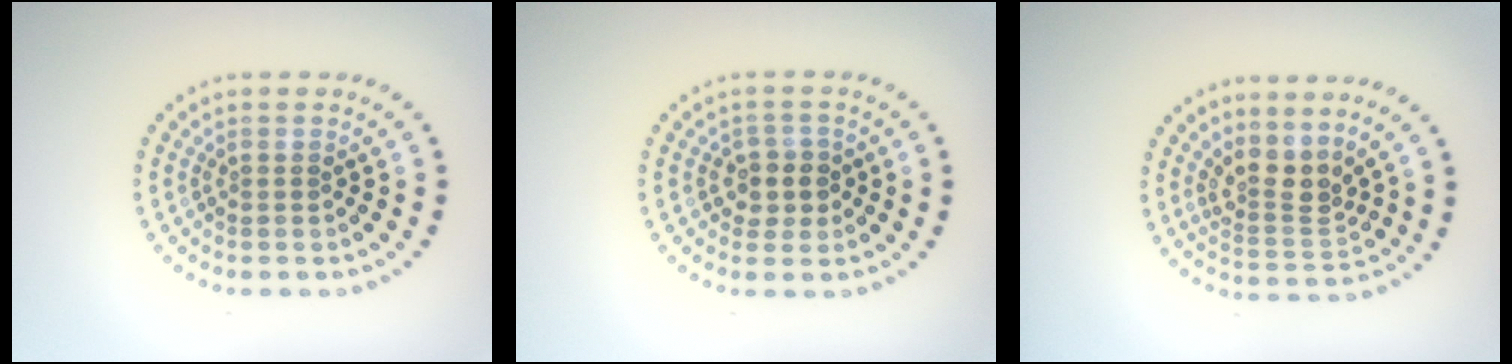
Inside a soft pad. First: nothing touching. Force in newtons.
{"total": 2.3, "press": 2.2, "slide": 0.9}
{"total": 2.9, "press": 2.2, "slide": 1.9}